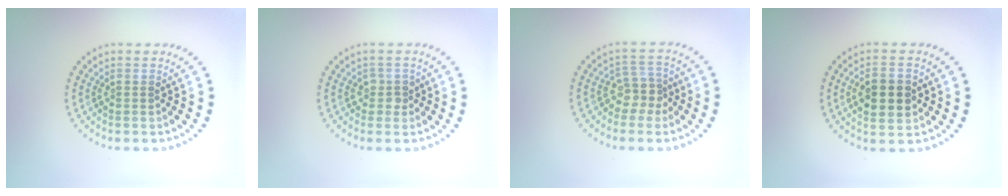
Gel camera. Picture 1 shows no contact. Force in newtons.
{"total": 1.4, "press": 1.2, "slide": 0.7}
{"total": 2.6, "press": 2.2, "slide": 1.5}
{"total": 4.7, "press": 4.7, "slide": 0.1}